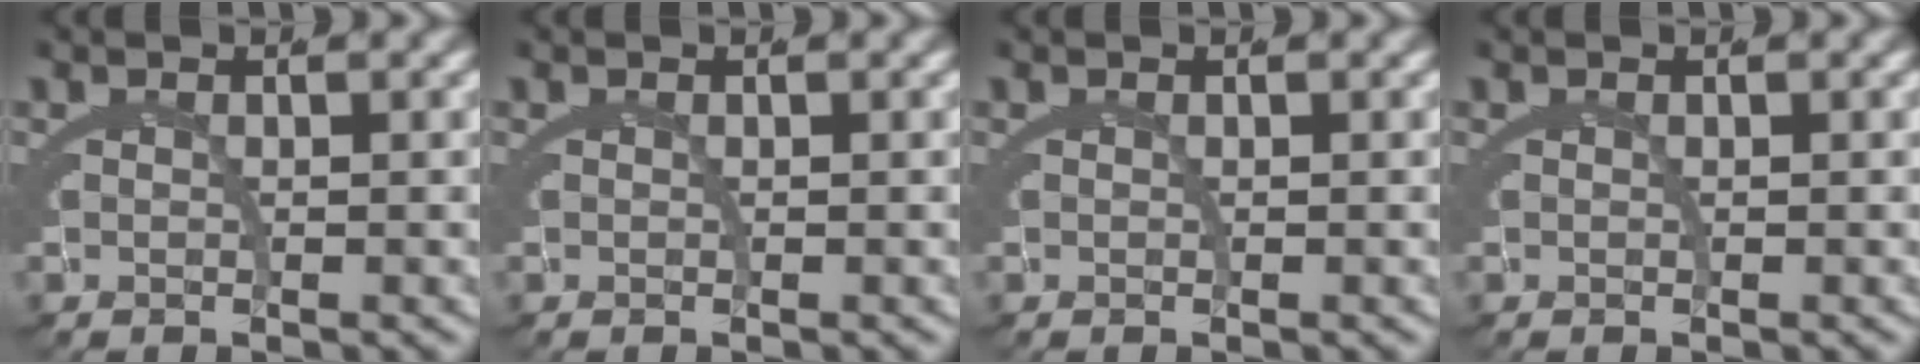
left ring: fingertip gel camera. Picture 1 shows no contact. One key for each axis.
{"total": 0.0}
{"total": 0.0}
{"total": 0.0}